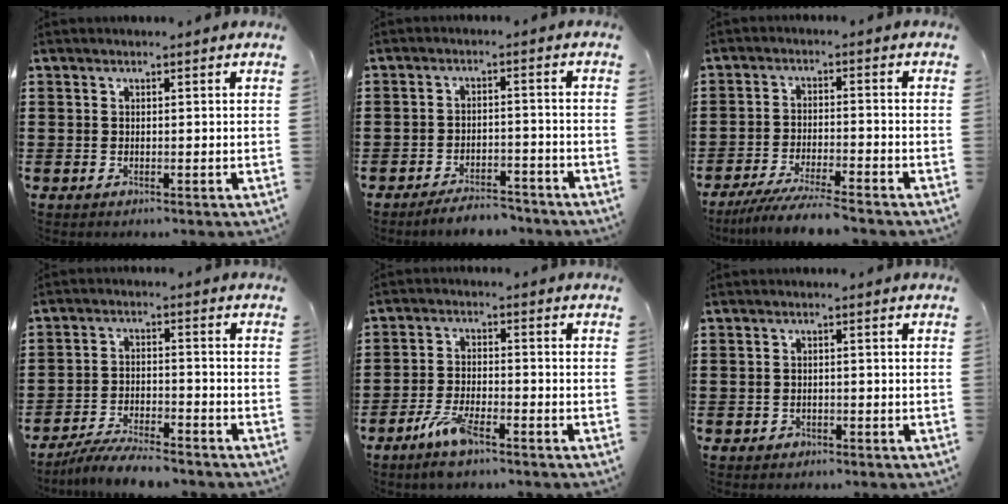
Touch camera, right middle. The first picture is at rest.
{"total": 4.2, "force": [-4.1, 0.4, 0.9], "torque": [-0.017, 0.004, -0.082]}
{"total": 5.8, "force": [-5.3, -0.2, 2.3], "torque": [-0.051, -0.018, -0.102]}
{"total": 5.7, "force": [-5.5, 0.3, 1.7], "torque": [-0.042, -0.005, -0.109]}
{"total": 5.5, "force": [-3.8, 1.5, 3.7], "torque": [-0.085, -0.002, -0.074]}
{"total": 1.0, "force": [-0.9, 0.5, 0.0], "torque": [-0.004, -0.001, -0.020]}